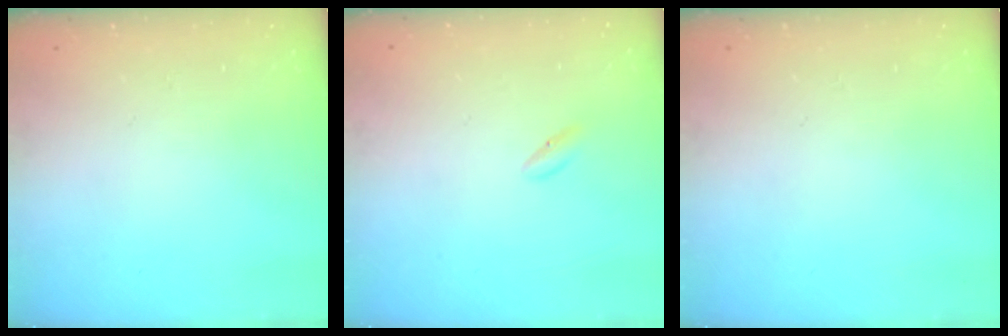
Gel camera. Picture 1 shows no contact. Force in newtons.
{"total": 2.0, "press": 1.8, "slide": 0.7}
{"total": 0.0}